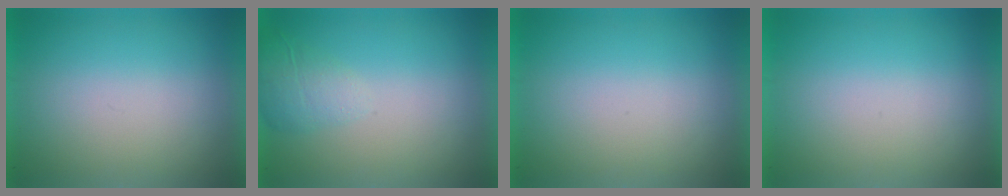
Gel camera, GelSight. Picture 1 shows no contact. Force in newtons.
{"total": 2.1}
{"total": 0.0}
{"total": 0.0}